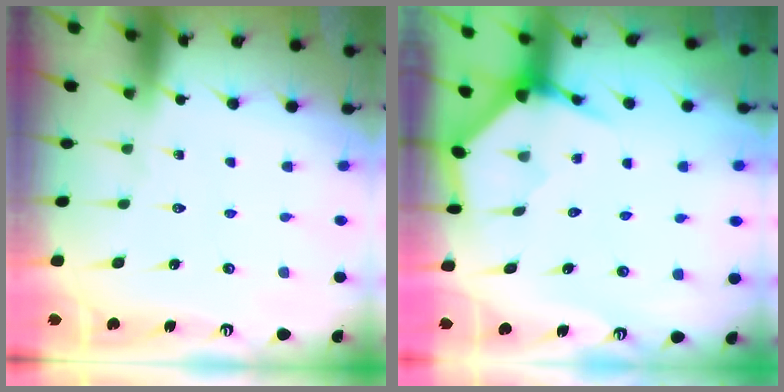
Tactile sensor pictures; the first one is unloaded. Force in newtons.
{"total": 4.0, "press": 3.9, "slide": 0.4}